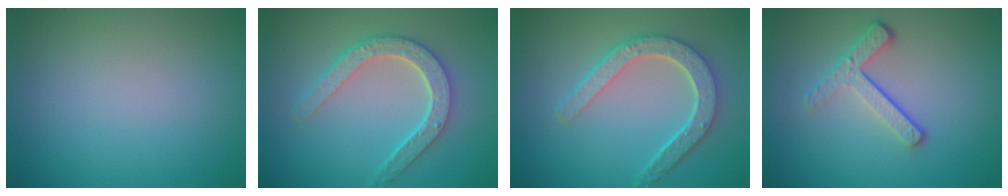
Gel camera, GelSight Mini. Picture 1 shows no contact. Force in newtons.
{"total": 4.7, "press": 3.8, "slide": 2.8}
{"total": 5.0, "press": 4.0, "slide": 3.1}
{"total": 3.5, "press": 2.5, "slide": 2.5}